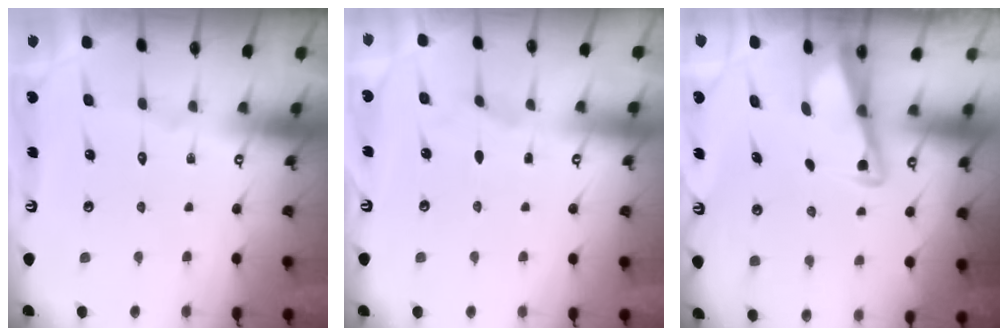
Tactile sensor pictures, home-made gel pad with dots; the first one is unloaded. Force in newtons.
{"total": 2.4, "press": 2.4, "slide": 0.2}
{"total": 3.0, "press": 3.0, "slide": 0.3}